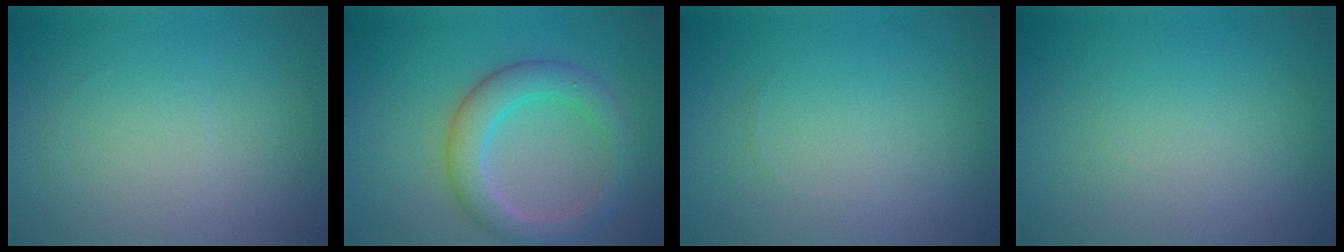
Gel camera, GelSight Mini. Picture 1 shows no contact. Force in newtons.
{"total": 4.6, "press": 4.6, "slide": 0.1}
{"total": 0.0}
{"total": 0.0}